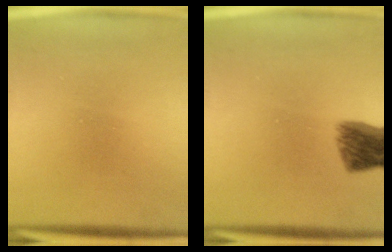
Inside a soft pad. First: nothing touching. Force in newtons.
{"total": 6.7}